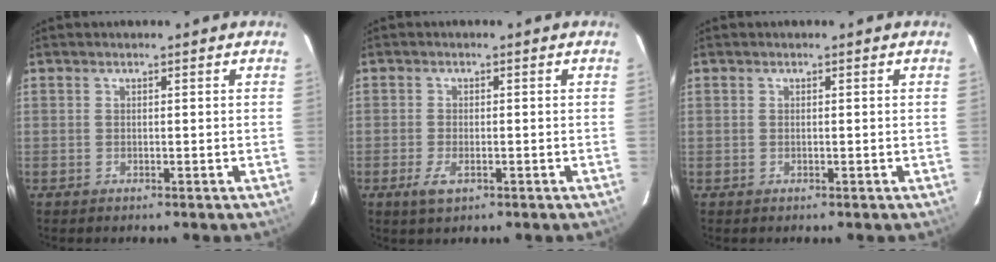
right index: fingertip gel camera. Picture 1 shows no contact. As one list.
[{"total": 3.3, "force": [-1.6, 1.5, 2.5], "torque": [-0.054, -0.008, -0.028]}, {"total": 0.0}]